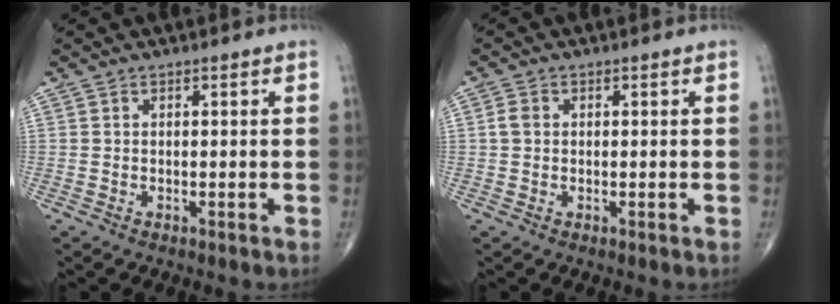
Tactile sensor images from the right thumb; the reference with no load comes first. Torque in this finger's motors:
{"motor_torque": [-0.13, 0.08, 0.15, -0.05, 0.04]}